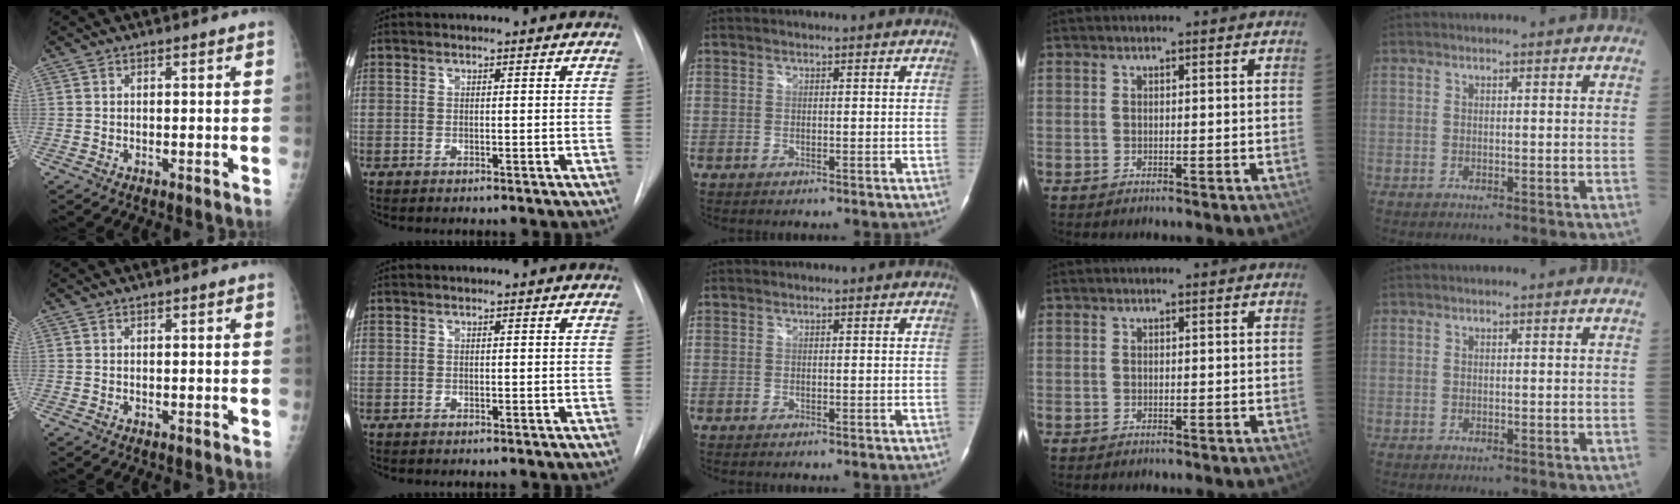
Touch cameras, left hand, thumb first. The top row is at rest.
{"index": {"total": 0.9, "force": [-0.8, 0.1, -0.2], "torque": [0.008, -0.005, -0.011]}}